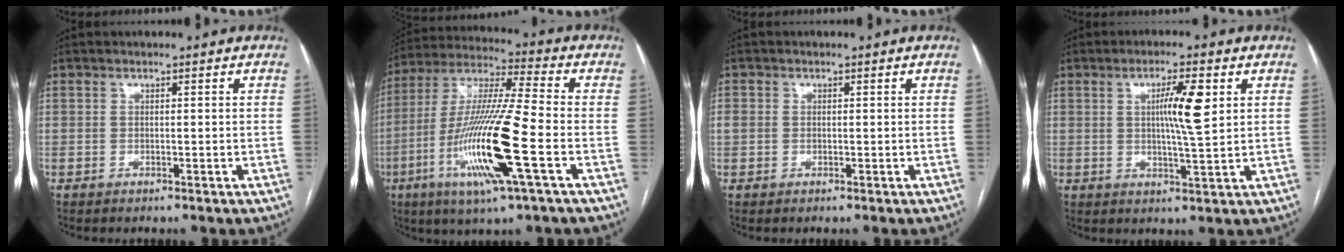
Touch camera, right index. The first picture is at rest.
{"total": 18.4, "force": [-5.8, 0.5, 17.5], "torque": [-0.359, -0.019, -0.112]}
{"total": 1.4, "force": [0.1, 1.3, 0.6], "torque": [-0.012, 0.011, 0.006]}
{"total": 6.7, "force": [1.8, 0.2, 6.4], "torque": [-0.112, 0.000, 0.029]}